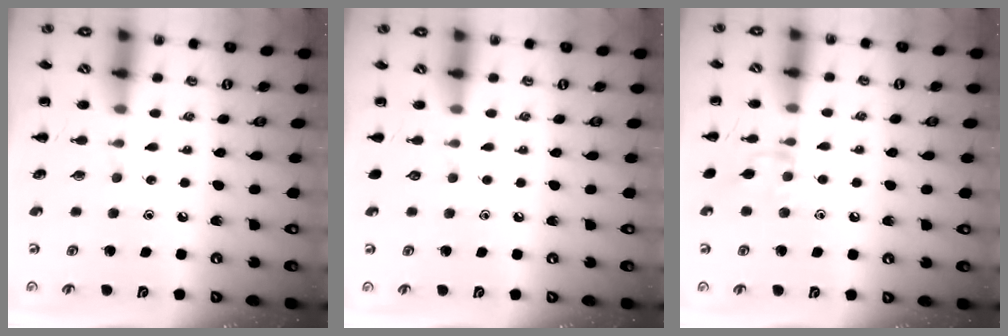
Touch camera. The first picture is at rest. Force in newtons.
{"total": 0.0}
{"total": 6.7, "press": 6.7, "slide": 0.8}